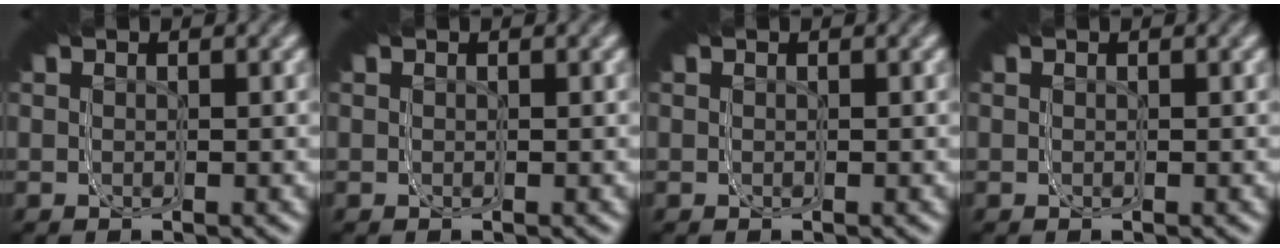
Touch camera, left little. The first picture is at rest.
{"total": 0.0}
{"total": 0.0}
{"total": 0.0}